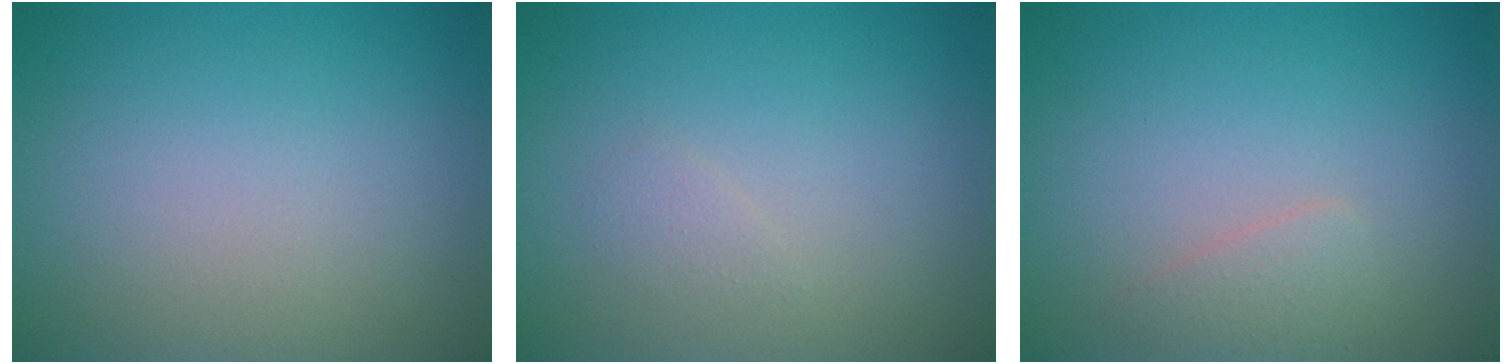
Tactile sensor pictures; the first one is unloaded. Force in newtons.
{"total": 0.8, "press": 0.8, "slide": 0.1}
{"total": 1.3, "press": 1.3, "slide": 0.1}